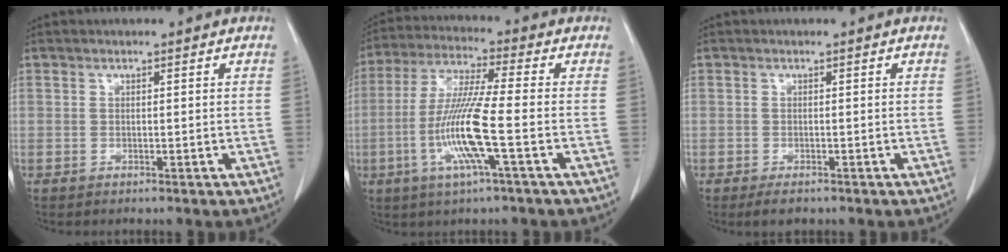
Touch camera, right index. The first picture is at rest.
{"total": 11.8, "force": [-3.2, -0.2, 11.3], "torque": [-0.232, -0.011, -0.068]}
{"total": 2.0, "force": [-1.4, 0.9, 1.1], "torque": [-0.023, -0.003, -0.017]}